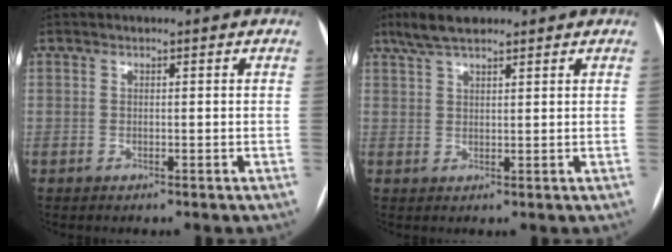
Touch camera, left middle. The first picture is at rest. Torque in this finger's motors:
{"motor_torque": [0.39, -0.40, 0.05, 0.01]}